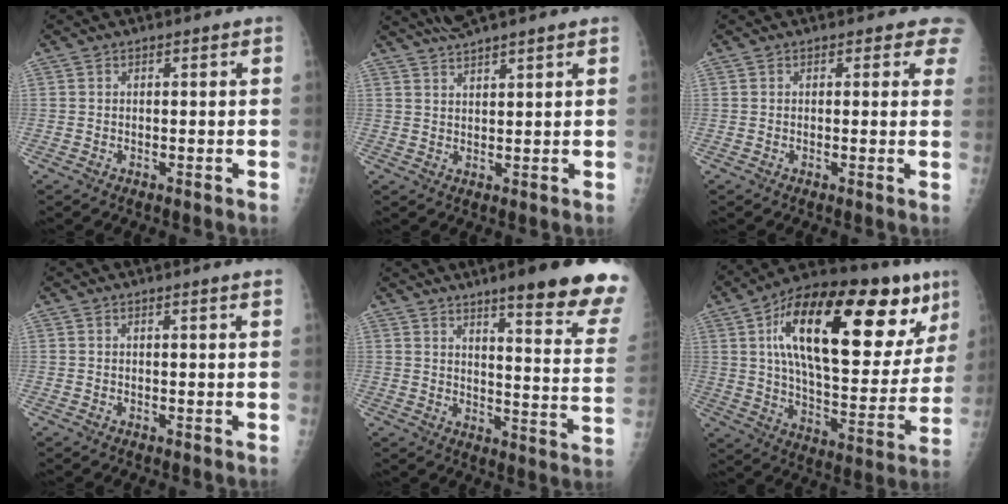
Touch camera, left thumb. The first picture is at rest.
{"total": 5.7, "force": [4.8, 0.2, 3.0], "torque": [-0.053, 0.009, 0.090]}
{"total": 3.1, "force": [2.4, 1.7, 0.9], "torque": [0.019, -0.010, 0.007]}
{"total": 2.4, "force": [1.8, -0.6, 1.5], "torque": [-0.020, -0.003, 0.023]}
{"total": 20.6, "force": [14.9, 2.4, 14.1], "torque": [-0.156, -0.079, 0.190]}
{"total": 32.9, "force": [13.6, 13.5, 26.7], "torque": [-0.377, 0.004, 0.213]}